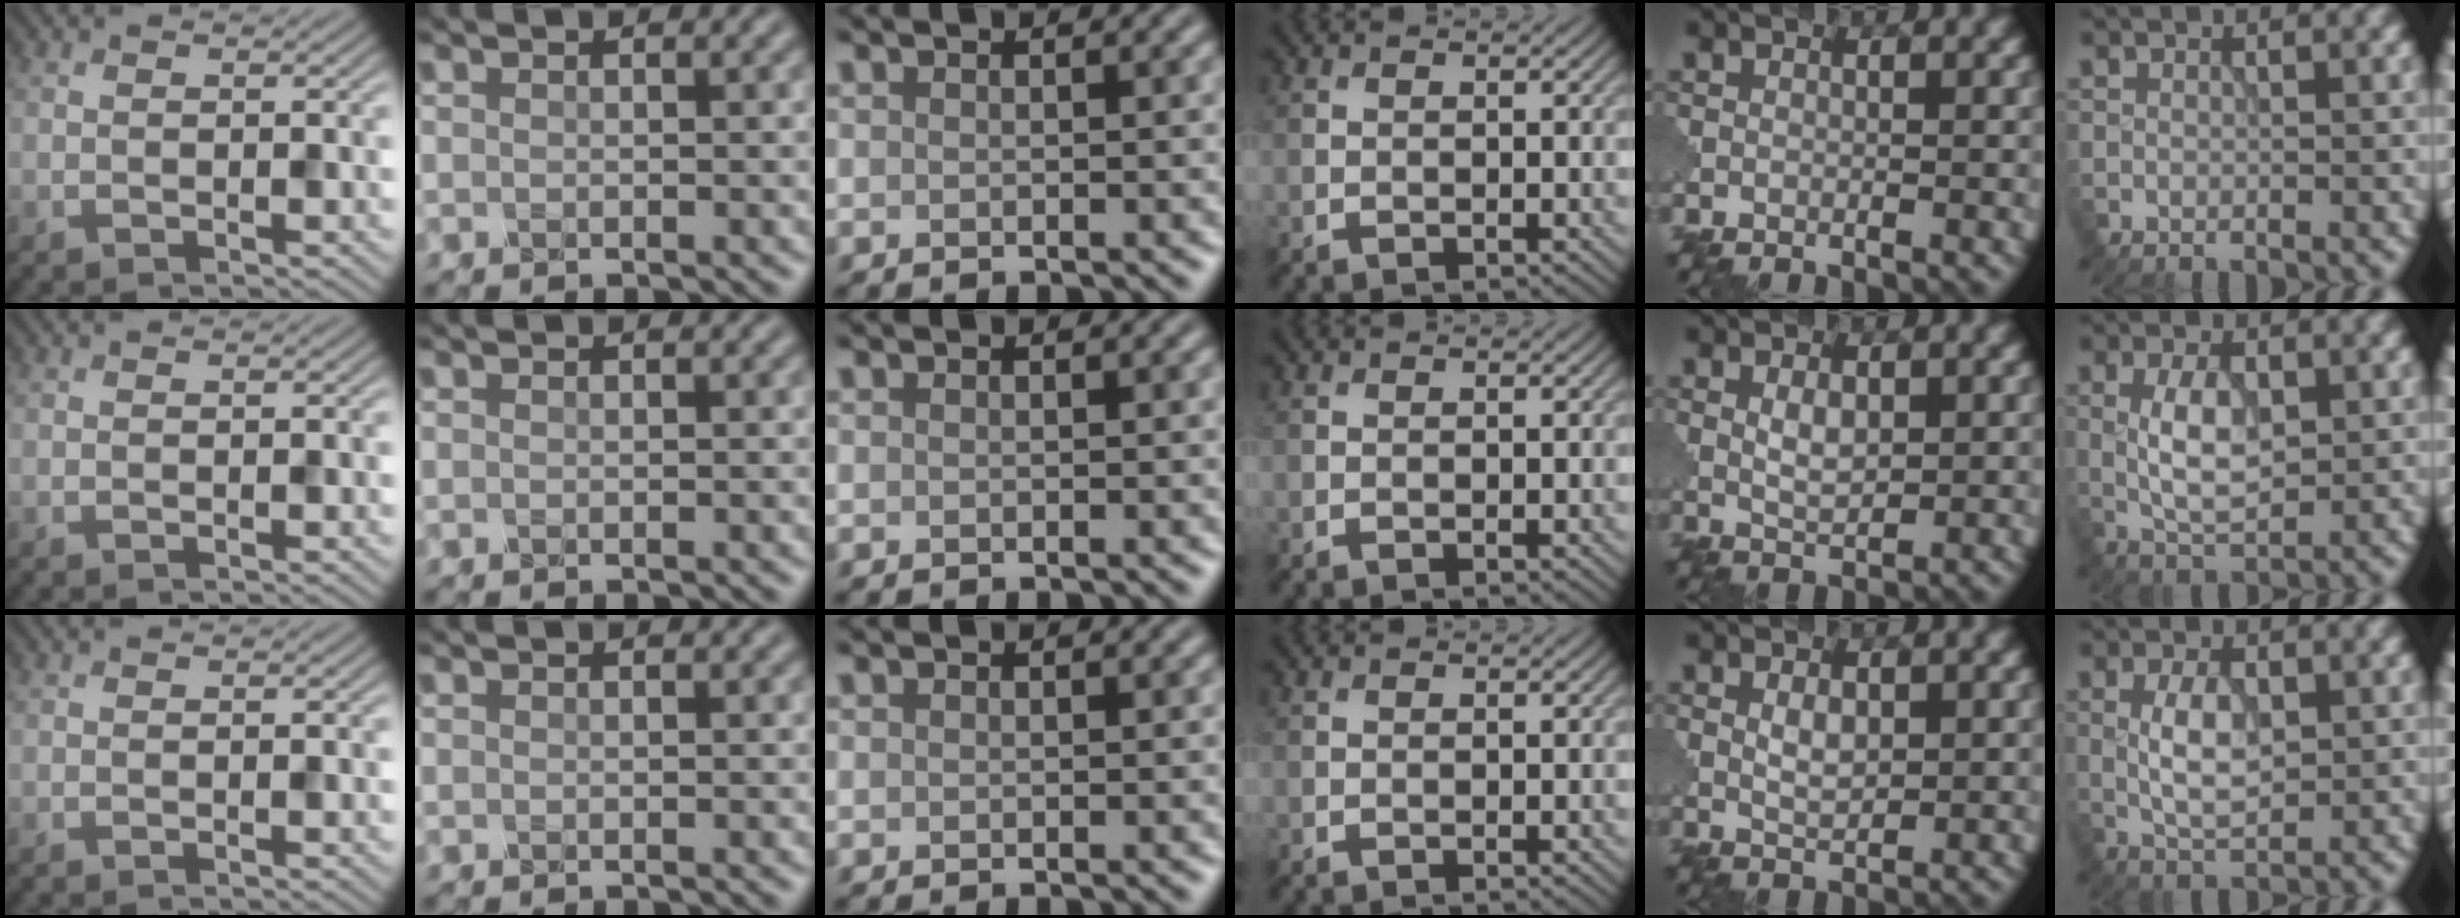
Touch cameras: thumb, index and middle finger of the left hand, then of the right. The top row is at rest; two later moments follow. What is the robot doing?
{"motion": "close", "object": "eyeshadow palette"}